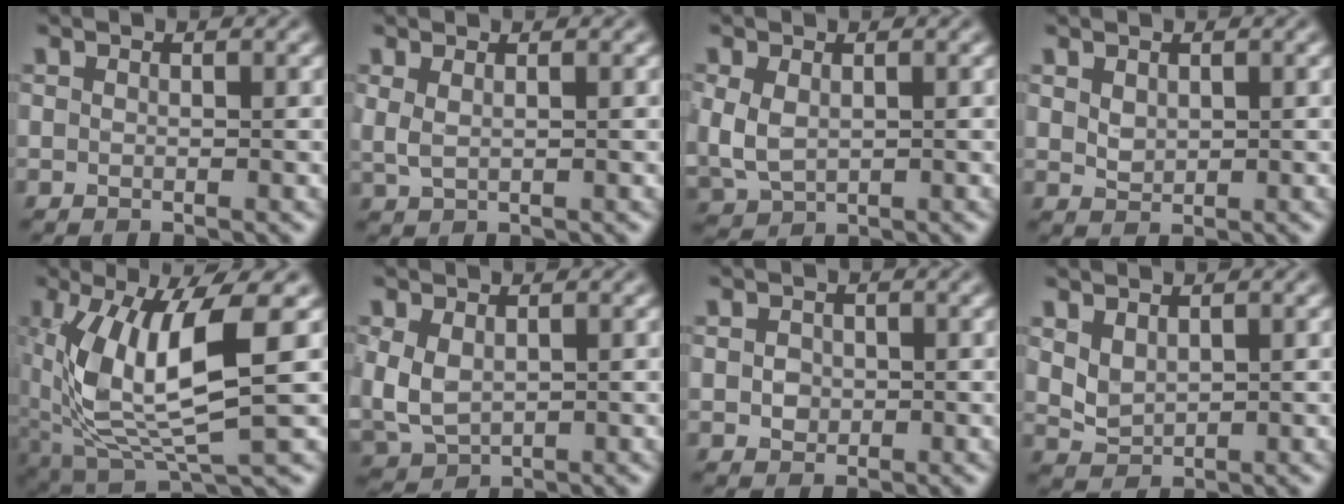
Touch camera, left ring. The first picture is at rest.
{"total": 1.5, "force": [0.7, 0.6, 1.2], "torque": [-0.027, -0.003, 0.017]}
{"total": 3.6, "force": [0.1, 2.4, 2.6], "torque": [-0.069, -0.006, 0.007]}
{"total": 1.4, "force": [0.7, 1.0, 0.7], "torque": [-0.016, -0.002, 0.019]}
{"total": 9.8, "force": [1.0, 3.4, 9.1], "torque": [-0.195, -0.021, 0.027]}
{"total": 4.4, "force": [0.3, 2.9, 3.2], "torque": [-0.084, -0.003, 0.008]}
{"total": 1.5, "force": [0.1, 1.4, 0.6], "torque": [-0.010, -0.003, 0.001]}
{"total": 2.1, "force": [1.1, 1.3, 1.2], "torque": [-0.029, -0.004, 0.028]}